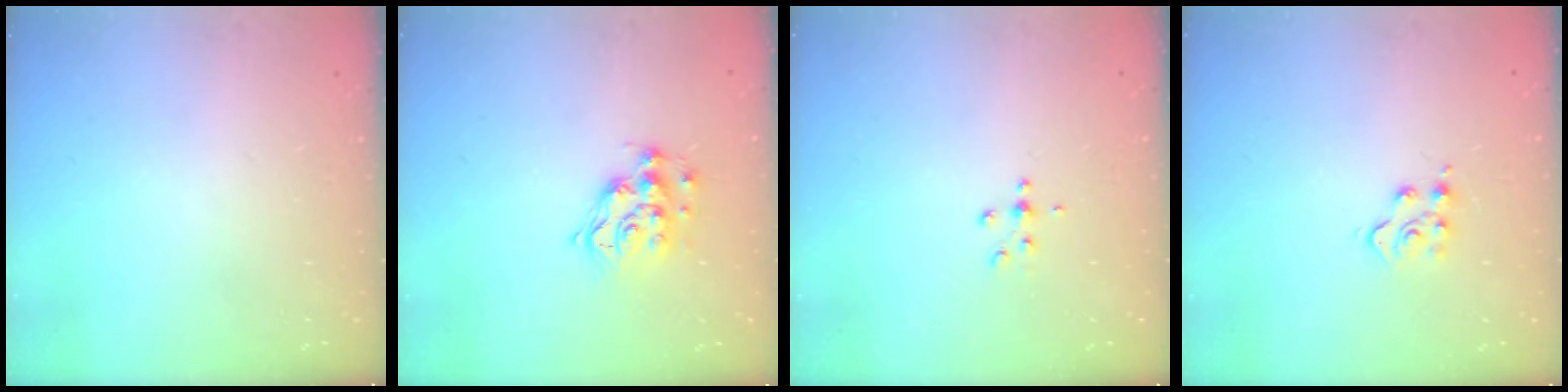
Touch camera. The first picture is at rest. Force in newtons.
{"total": 11.6, "press": 11.6, "slide": 0.7}
{"total": 4.9, "press": 4.5, "slide": 1.9}
{"total": 5.8, "press": 5.8, "slide": 0.1}